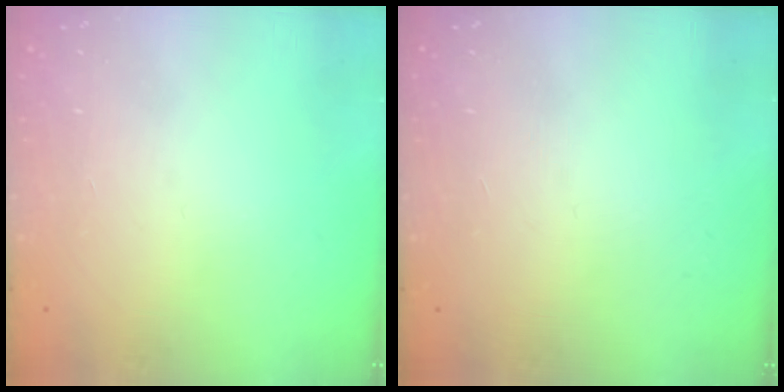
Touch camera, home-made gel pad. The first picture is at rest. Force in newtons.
{"total": 0.0}